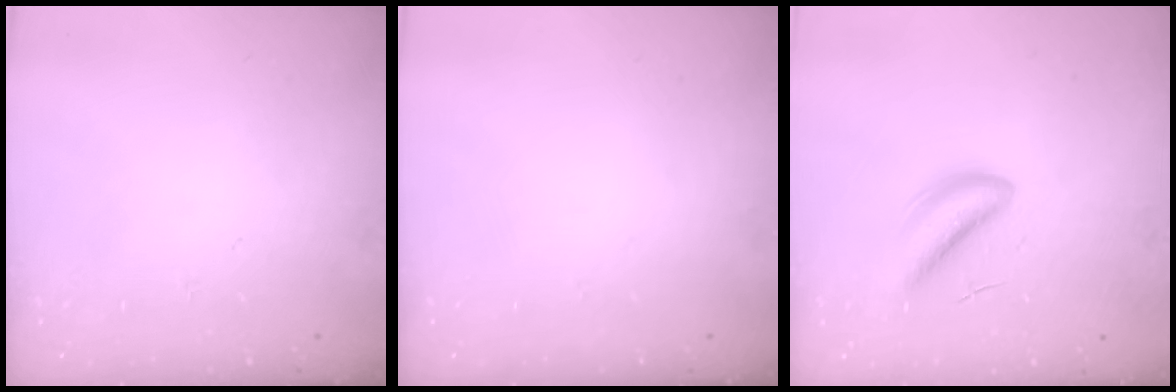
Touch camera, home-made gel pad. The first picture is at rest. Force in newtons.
{"total": 0.0}
{"total": 5.3, "press": 5.2, "slide": 0.9}